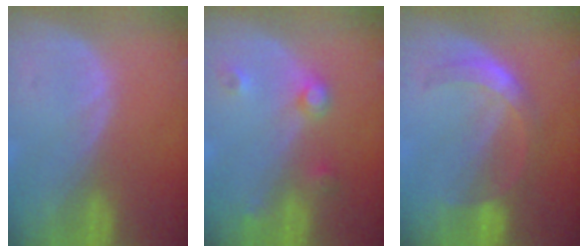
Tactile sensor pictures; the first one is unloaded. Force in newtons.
{"total": 3.7, "press": 3.4, "slide": 1.3}
{"total": 5.9, "press": 5.1, "slide": 2.9}